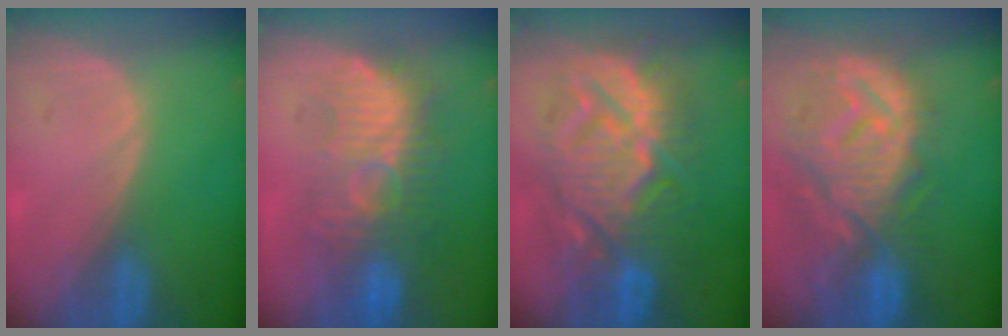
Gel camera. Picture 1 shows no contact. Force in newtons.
{"total": 9.5, "press": 9.2, "slide": 2.1}
{"total": 13.4, "press": 13.3, "slide": 1.4}
{"total": 12.6, "press": 11.2, "slide": 5.8}